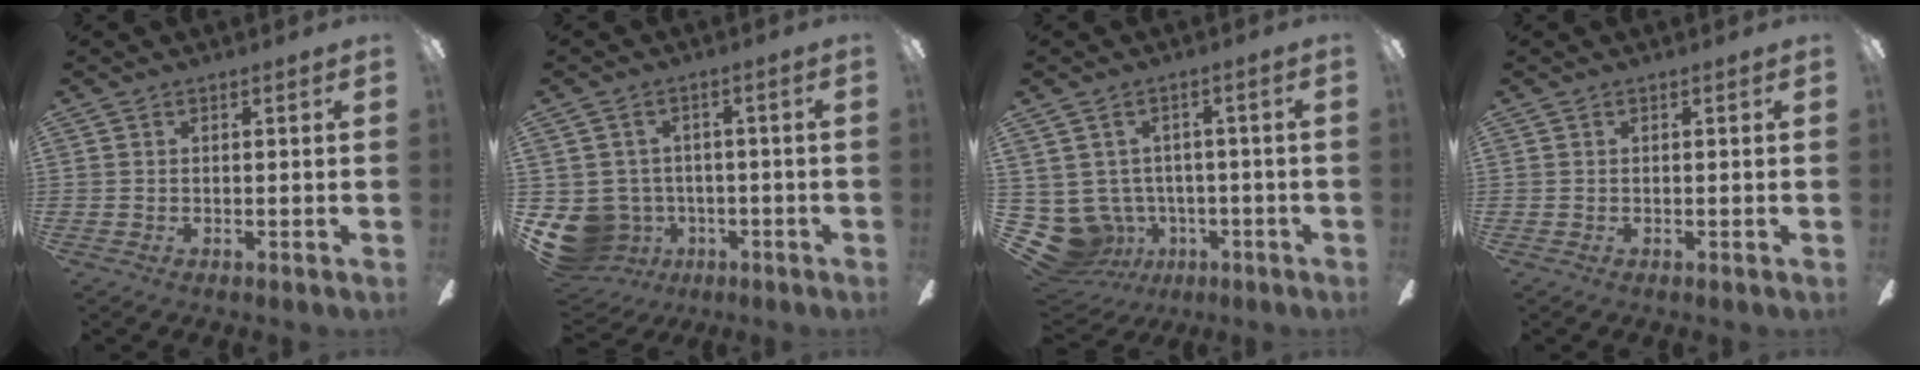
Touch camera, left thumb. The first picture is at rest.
{"total": 8.7, "force": [-2.8, 7.9, 2.4], "torque": [-0.097, 0.013, -0.045]}
{"total": 10.1, "force": [-2.1, 9.0, 4.0], "torque": [-0.120, 0.005, -0.028]}
{"total": 0.0}